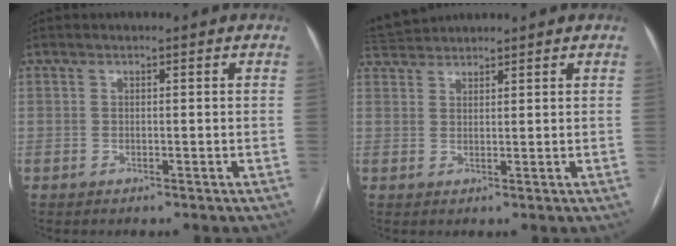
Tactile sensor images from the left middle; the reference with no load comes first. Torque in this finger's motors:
{"motor_torque": [0.11, -0.34, -0.06, -0.01]}